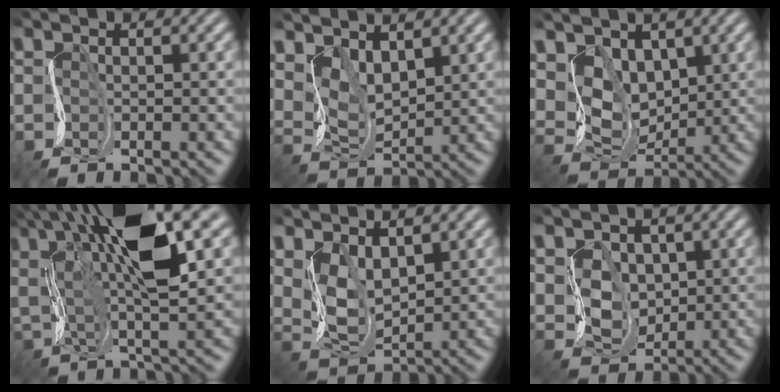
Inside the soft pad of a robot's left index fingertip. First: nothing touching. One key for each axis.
{"total": 4.7, "fx": 3.4, "fy": 2.3, "fz": 2.2, "tx": -0.057, "ty": -0.001, "tz": 0.071}
{"total": 5.5, "fx": 3.0, "fy": 3.9, "fz": 2.3, "tx": -0.060, "ty": -0.006, "tz": 0.058}
{"total": 12.4, "fx": 6.1, "fy": 3.5, "fz": 10.2, "tx": -0.175, "ty": 0.024, "tz": 0.102}
{"total": 4.7, "fx": 3.0, "fy": 2.3, "fz": 2.7, "tx": -0.067, "ty": 0.000, "tz": 0.065}
{"total": 3.8, "fx": 1.9, "fy": 3.0, "fz": 1.3, "tx": -0.049, "ty": -0.002, "tz": 0.045}